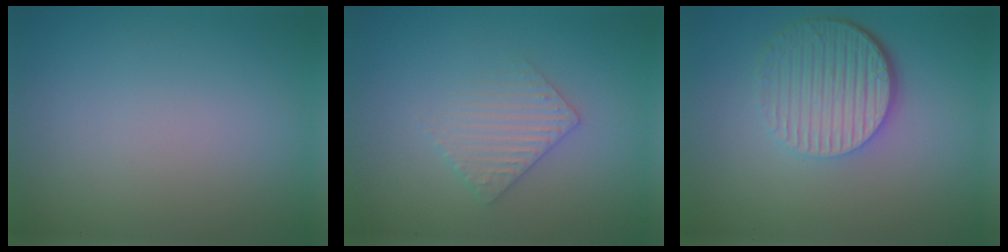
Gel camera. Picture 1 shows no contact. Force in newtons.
{"total": 2.5, "press": 2.4, "slide": 0.5}
{"total": 6.0, "press": 4.2, "slide": 4.3}